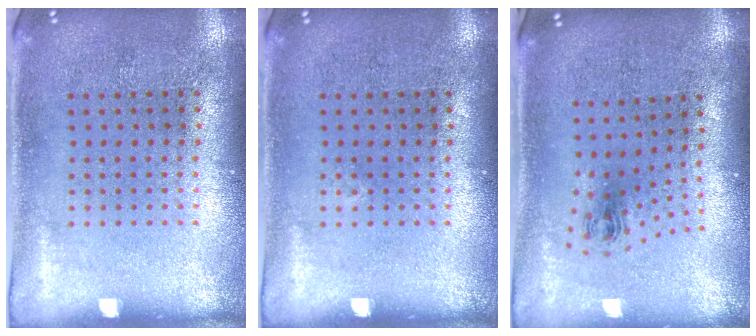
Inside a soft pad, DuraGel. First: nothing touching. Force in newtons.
{"total": 0.0}
{"total": 1.0, "press": 0.5, "slide": 0.9}